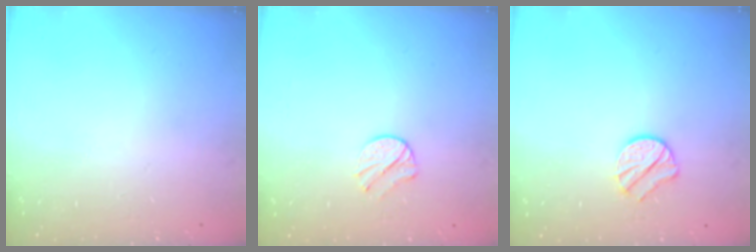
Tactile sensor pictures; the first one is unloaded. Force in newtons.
{"total": 5.9, "press": 5.9, "slide": 0.8}
{"total": 7.8, "press": 7.8, "slide": 0.1}